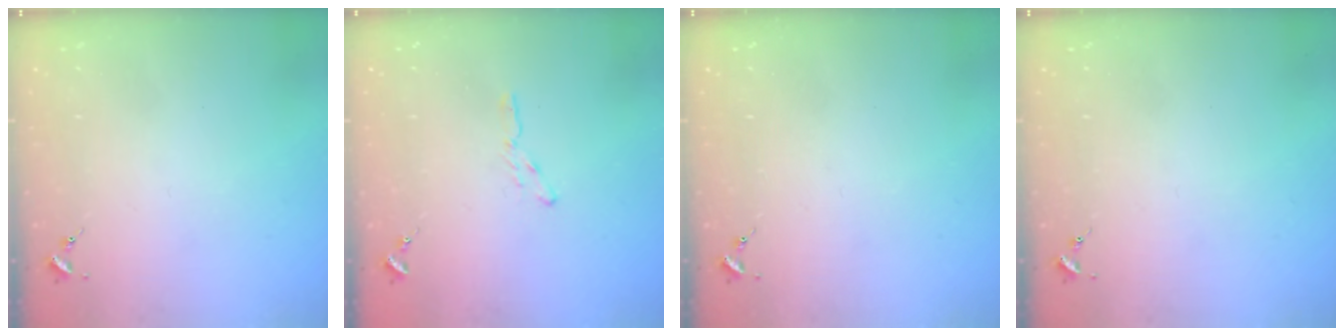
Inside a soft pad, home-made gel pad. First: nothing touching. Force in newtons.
{"total": 3.0, "press": 3.0, "slide": 0.3}
{"total": 0.0}
{"total": 0.0}